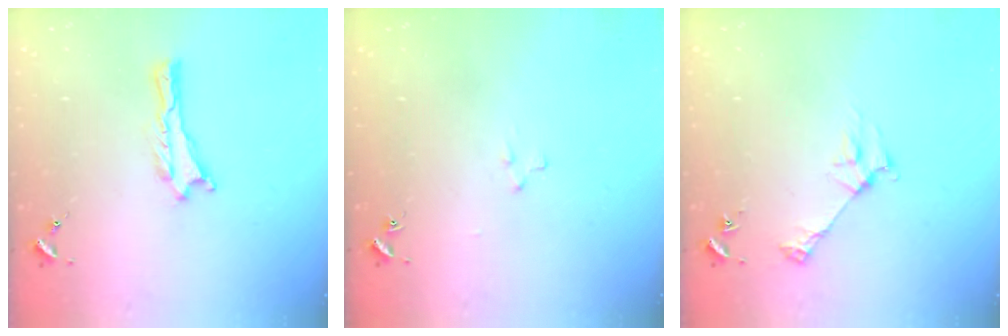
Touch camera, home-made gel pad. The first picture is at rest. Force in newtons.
{"total": 2.2, "press": 2.2, "slide": 0.2}
{"total": 2.8, "press": 2.8, "slide": 0.3}